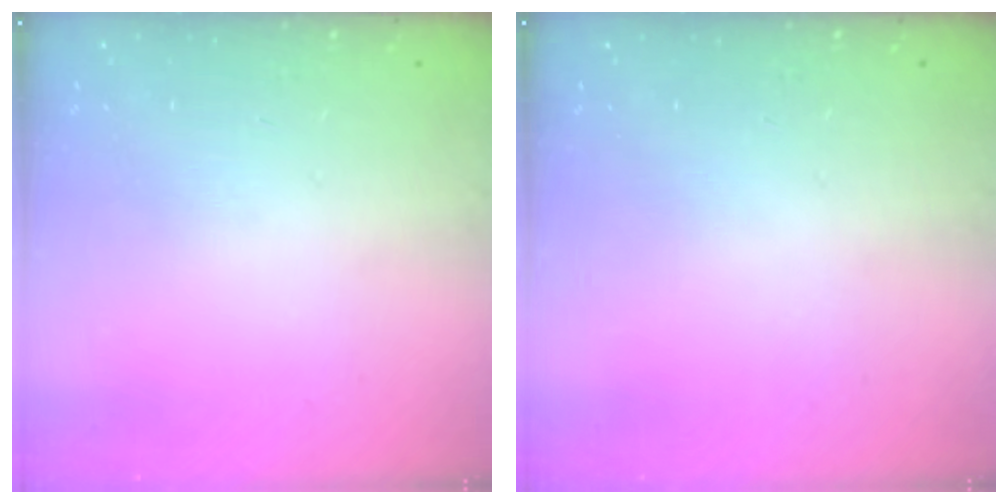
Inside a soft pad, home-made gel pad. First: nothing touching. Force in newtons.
{"total": 0.0}